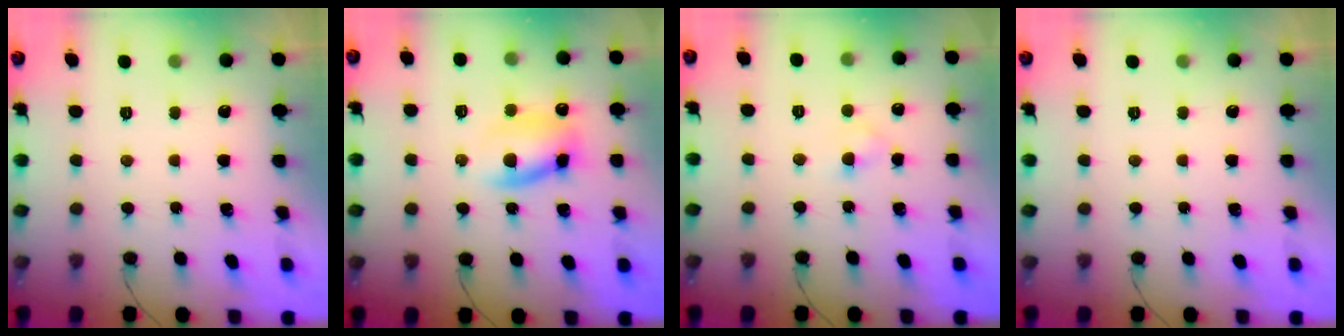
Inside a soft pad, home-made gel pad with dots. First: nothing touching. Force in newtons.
{"total": 11.2, "press": 11.1, "slide": 1.4}
{"total": 2.4, "press": 2.1, "slide": 1.2}
{"total": 0.0}